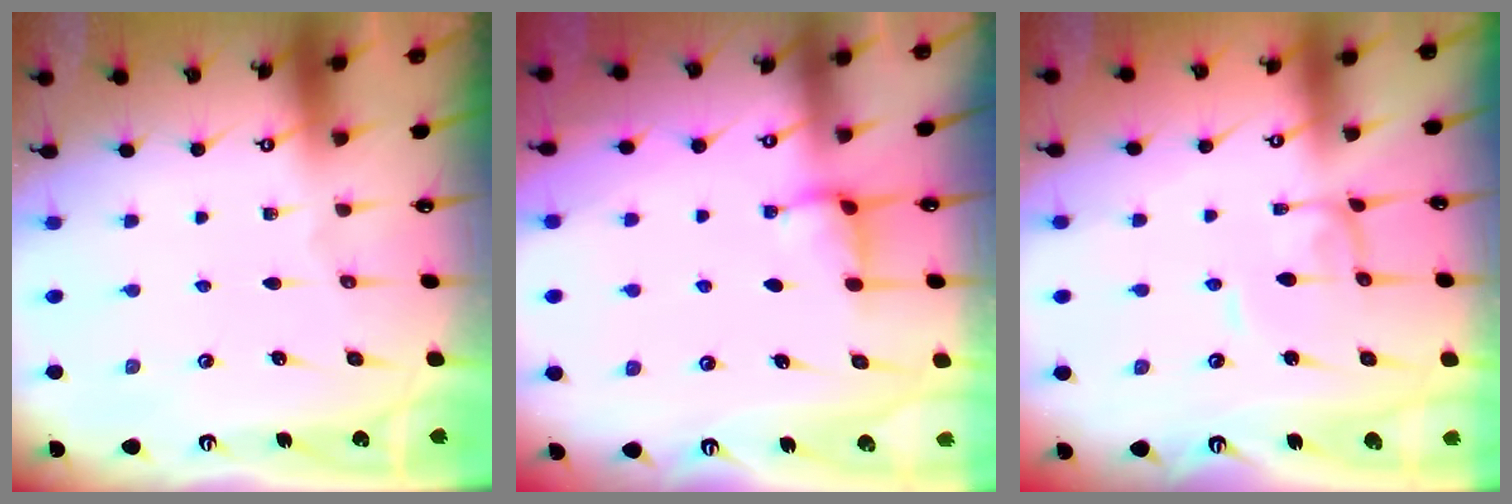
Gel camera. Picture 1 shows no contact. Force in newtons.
{"total": 2.6, "press": 2.6, "slide": 0.4}
{"total": 2.0, "press": 2.0, "slide": 0.1}